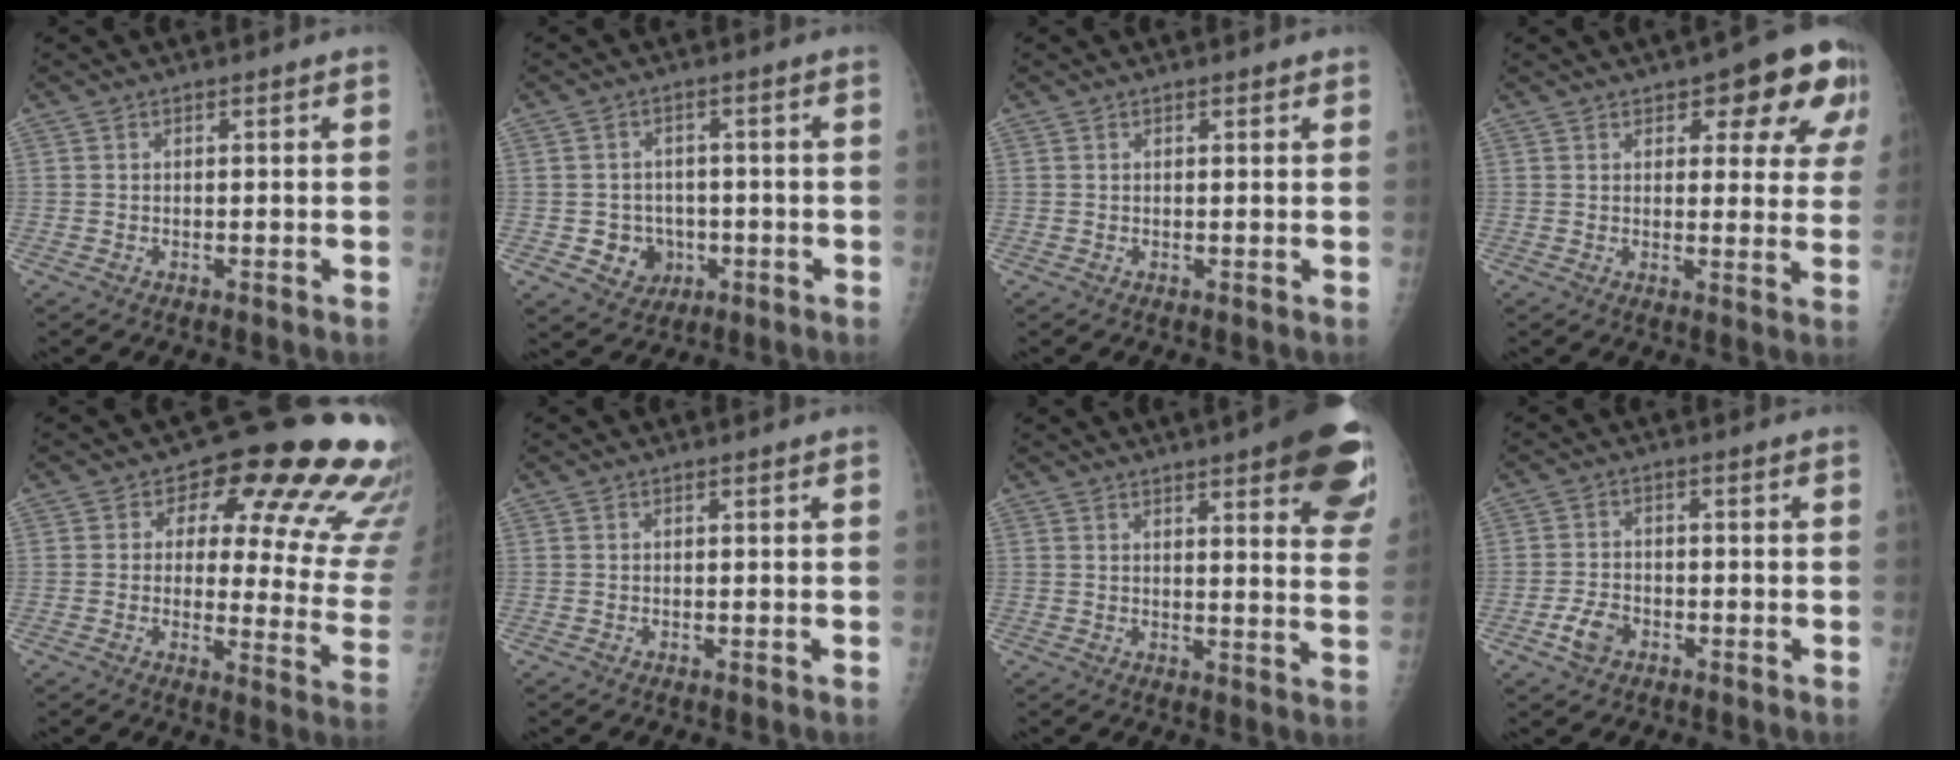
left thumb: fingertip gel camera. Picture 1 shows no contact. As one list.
[{"total": 6.1, "force": [-1.4, 5.5, 2.1], "torque": [-0.003, 0.010, -0.014]}, {"total": 0.9, "force": [0.7, 0.4, 0.6], "torque": [-0.007, -0.002, 0.007]}, {"total": 13.5, "force": [6.5, 5.6, 10.4], "torque": [-0.079, -0.018, 0.072]}, {"total": 20.3, "force": [11.8, 9.4, 13.7], "torque": [-0.115, -0.054, 0.125]}, {"total": 0.0}, {"total": 18.4, "force": [10.3, 4.4, 14.6], "torque": [-0.160, -0.035, 0.113]}, {"total": 4.3, "force": [-2.1, 2.8, 2.4], "torque": [-0.043, 0.013, -0.040]}]